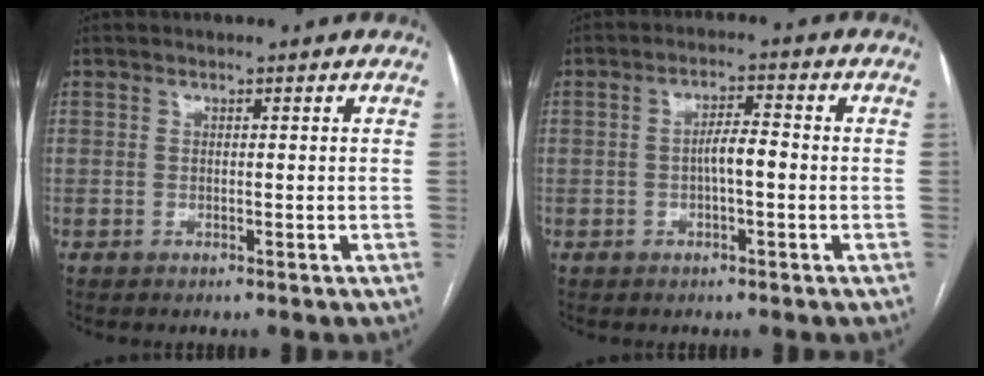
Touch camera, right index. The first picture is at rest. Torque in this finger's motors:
{"motor_torque": [0.64, 0.11, 0.39, 0.07]}